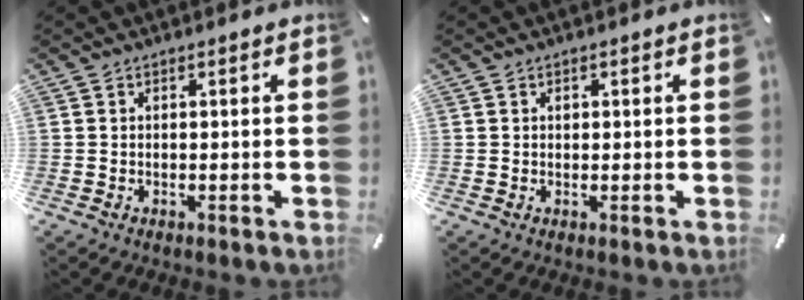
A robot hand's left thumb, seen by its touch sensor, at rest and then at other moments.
{"total": 0.6, "force": [0.2, 0.6, 0.3], "torque": [0.003, -0.002, 0.001]}